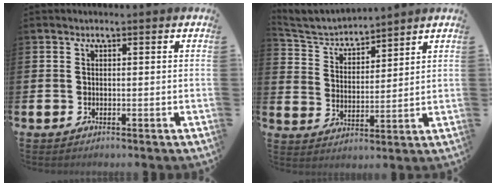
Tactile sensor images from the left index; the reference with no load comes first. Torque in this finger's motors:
{"motor_torque": [-0.21, -0.23, -0.67, -0.07]}